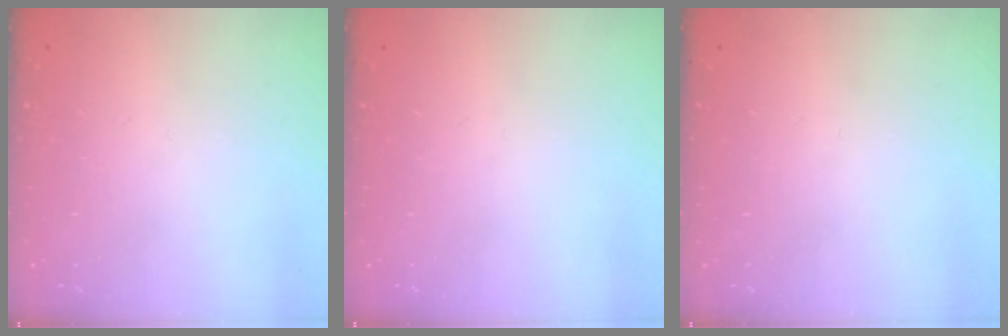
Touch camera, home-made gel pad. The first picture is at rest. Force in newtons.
{"total": 0.0}
{"total": 0.0}